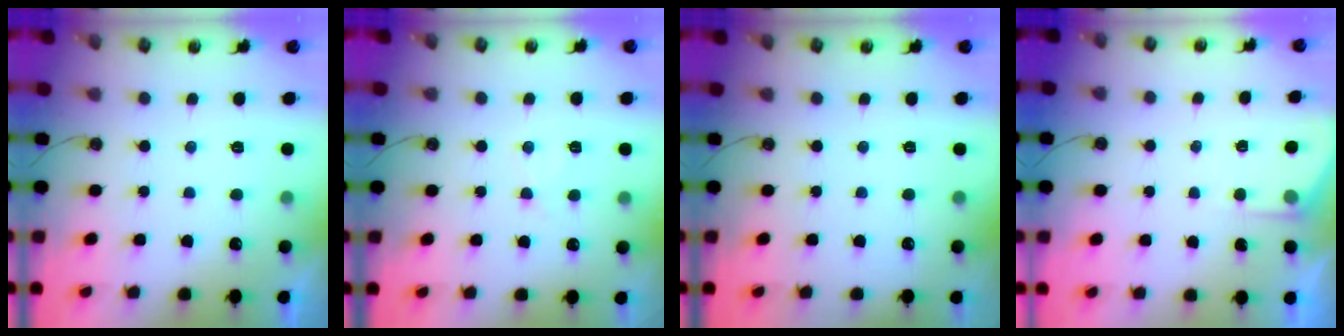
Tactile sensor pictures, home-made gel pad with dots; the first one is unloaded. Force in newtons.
{"total": 4.6, "press": 4.5, "slide": 0.7}
{"total": 0.0}
{"total": 3.0, "press": 2.9, "slide": 0.4}